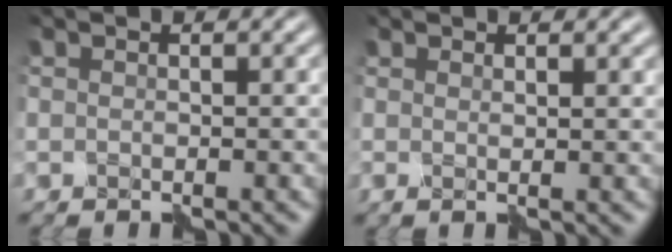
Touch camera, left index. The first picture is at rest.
{"total": 0.9, "force": [0.8, 0.0, 0.4], "torque": [-0.002, 0.000, 0.014]}